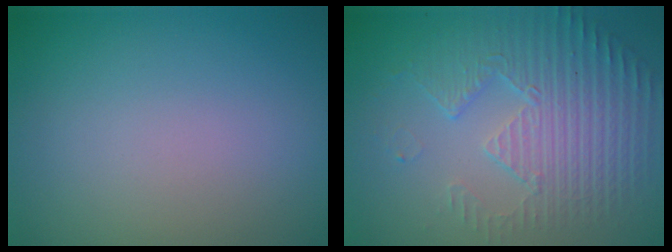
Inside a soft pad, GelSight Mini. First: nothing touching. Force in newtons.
{"total": 4.9, "press": 3.5, "slide": 3.4}